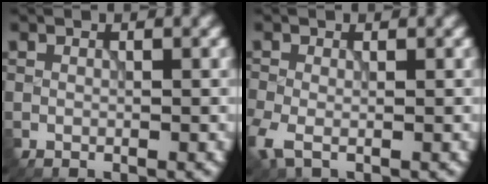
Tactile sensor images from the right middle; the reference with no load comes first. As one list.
[{"total": 2.3, "force": [-1.0, 1.2, 1.7], "torque": [-0.048, -0.009, -0.023]}]